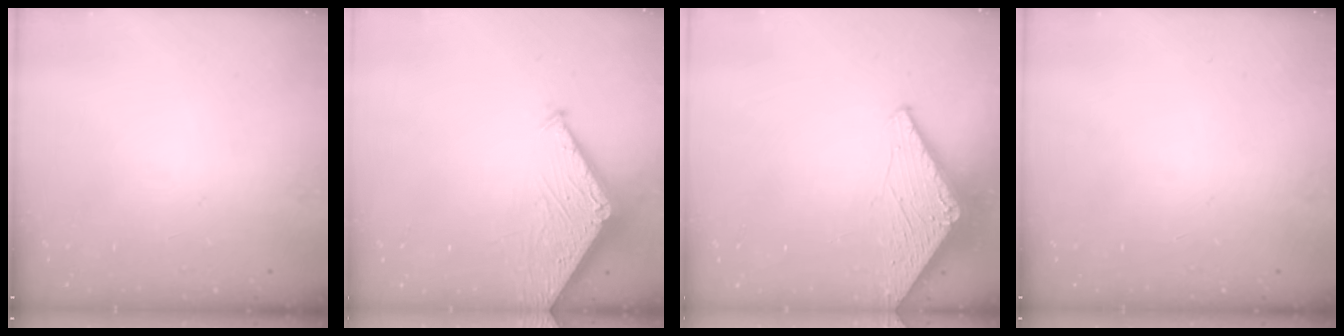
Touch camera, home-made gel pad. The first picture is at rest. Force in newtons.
{"total": 5.4, "press": 5.4, "slide": 0.3}
{"total": 2.9, "press": 2.9, "slide": 0.2}
{"total": 0.0}